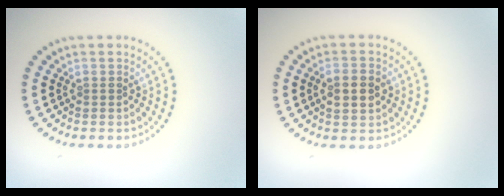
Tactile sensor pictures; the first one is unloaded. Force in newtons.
{"total": 2.9, "press": 2.9, "slide": 0.1}